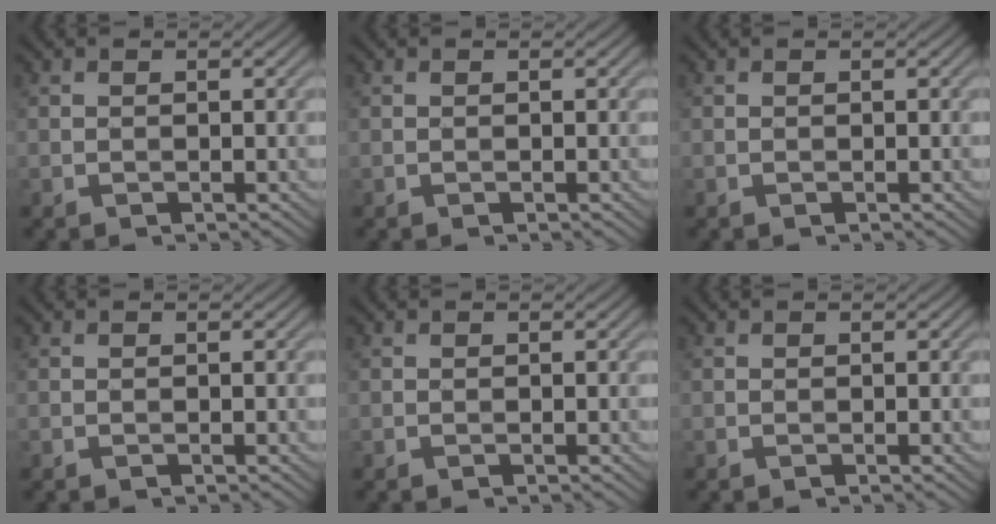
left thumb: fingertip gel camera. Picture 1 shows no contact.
{"total": 0.0}
{"total": 0.0}
{"total": 0.0}
{"total": 0.0}
{"total": 0.0}